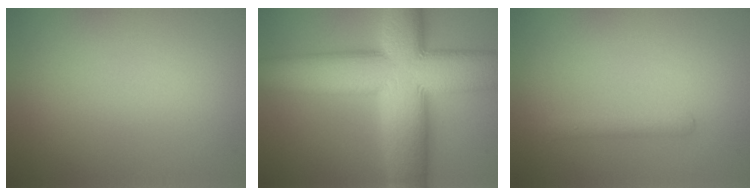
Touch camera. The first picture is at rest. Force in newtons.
{"total": 15.0, "press": 14.9, "slide": 0.6}
{"total": 1.6, "press": 1.6, "slide": 0.1}